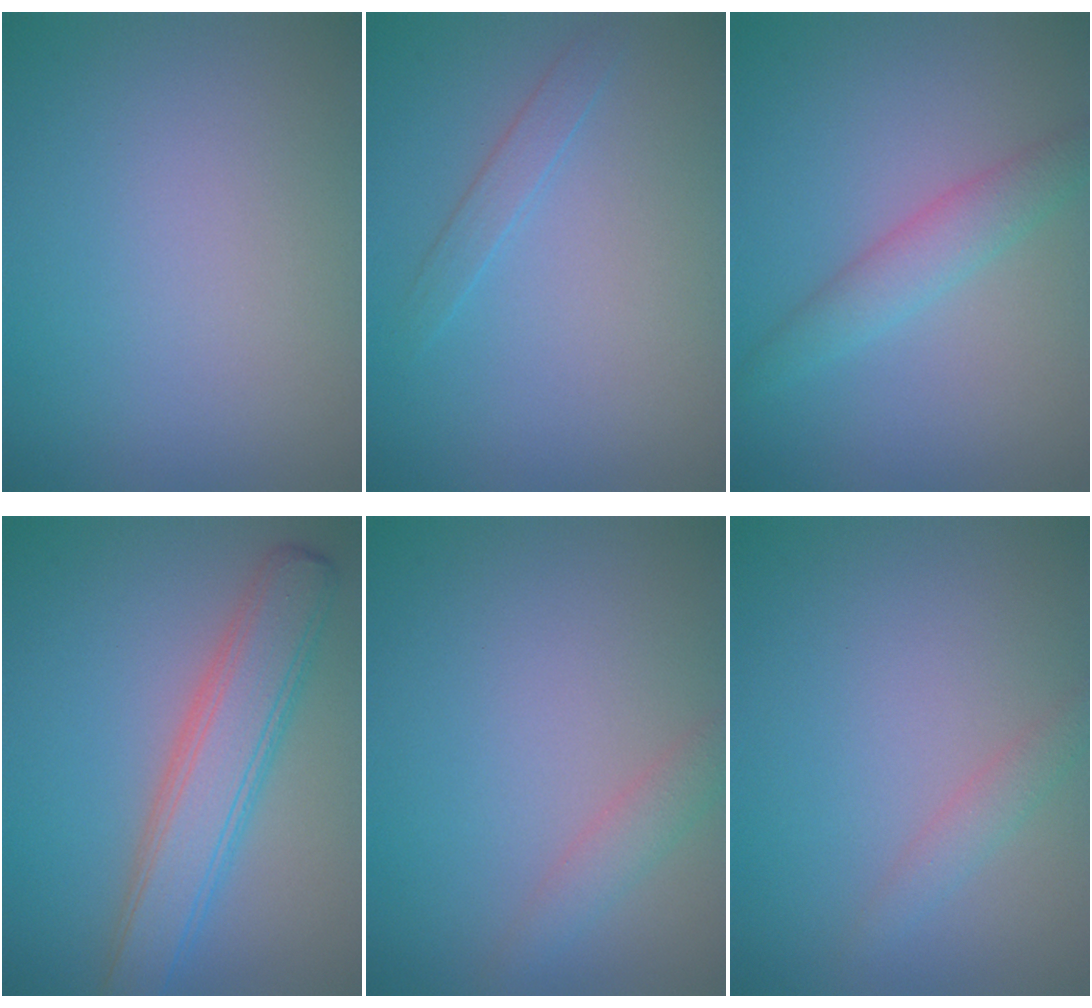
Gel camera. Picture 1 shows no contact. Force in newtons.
{"total": 1.3, "press": 1.3, "slide": 0.0}
{"total": 2.9, "press": 2.8, "slide": 0.1}
{"total": 5.7, "press": 5.7, "slide": 0.3}
{"total": 1.8, "press": 1.8, "slide": 0.1}
{"total": 1.5, "press": 1.5, "slide": 0.1}